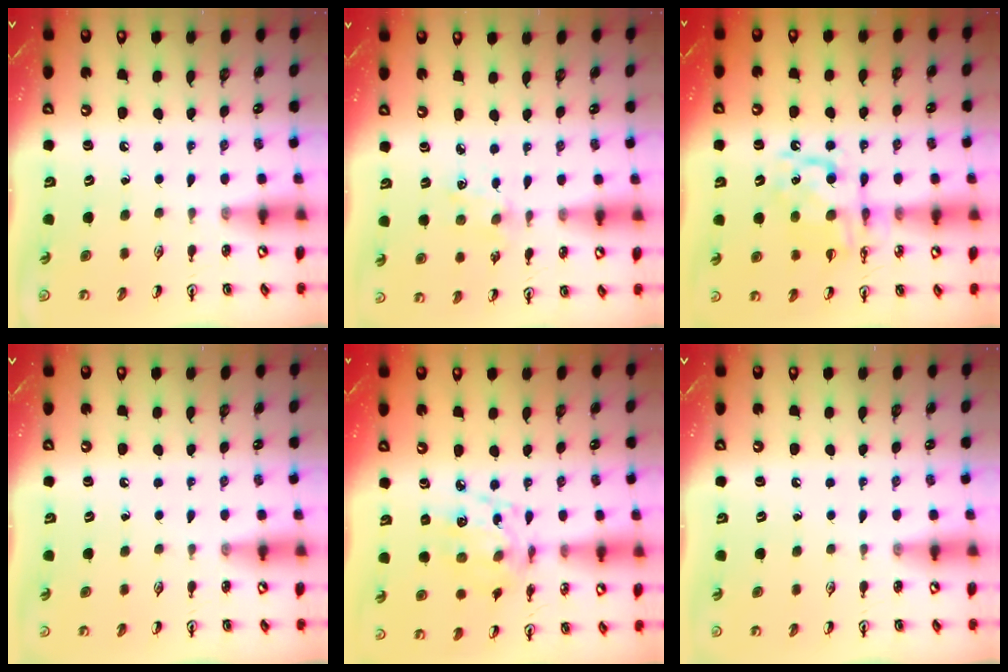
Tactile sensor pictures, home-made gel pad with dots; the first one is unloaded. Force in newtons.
{"total": 2.9, "press": 2.8, "slide": 0.5}
{"total": 11.3, "press": 11.3, "slide": 0.3}
{"total": 0.0}
{"total": 11.1, "press": 11.1, "slide": 0.8}
{"total": 0.0}